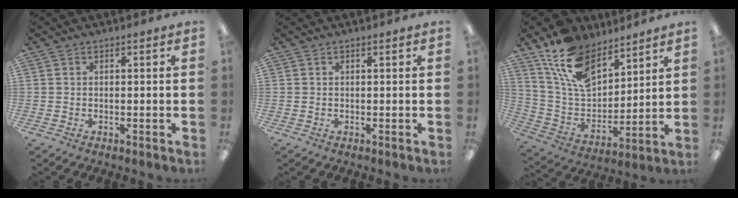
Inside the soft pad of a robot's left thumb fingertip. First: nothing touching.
{"total": 0.0}
{"total": 16.2, "force": [10.8, 8.6, 8.5], "torque": [-0.178, -0.040, 0.210]}